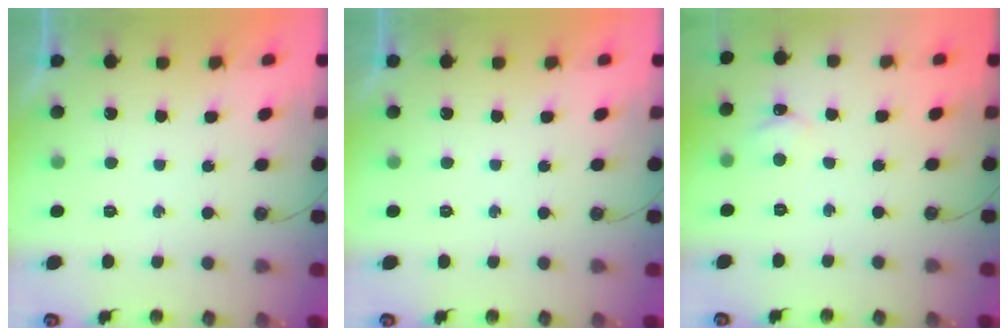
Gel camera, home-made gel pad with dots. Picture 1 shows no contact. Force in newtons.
{"total": 0.0}
{"total": 2.4, "press": 2.4, "slide": 0.3}